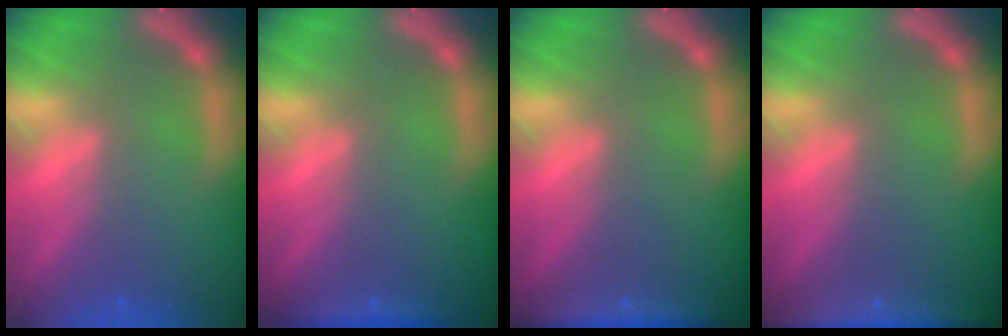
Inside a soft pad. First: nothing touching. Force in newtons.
{"total": 1.4}
{"total": 3.0}
{"total": 5.5}